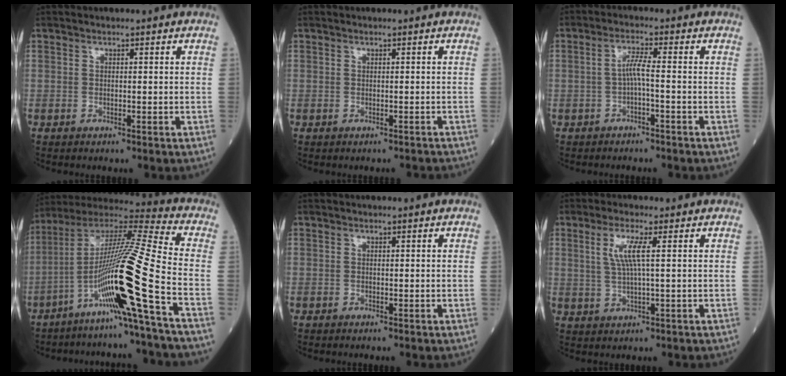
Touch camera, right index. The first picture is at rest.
{"total": 0.9, "force": [-0.9, 0.3, 0.2], "torque": [0.000, 0.000, -0.012]}
{"total": 2.8, "force": [-0.7, 0.0, 2.7], "torque": [-0.052, 0.008, -0.013]}
{"total": 19.0, "force": [-7.8, -2.6, 17.1], "torque": [-0.336, -0.013, -0.152]}
{"total": 0.0}
{"total": 4.6, "force": [1.3, 0.0, 4.4], "torque": [-0.094, 0.001, 0.029]}